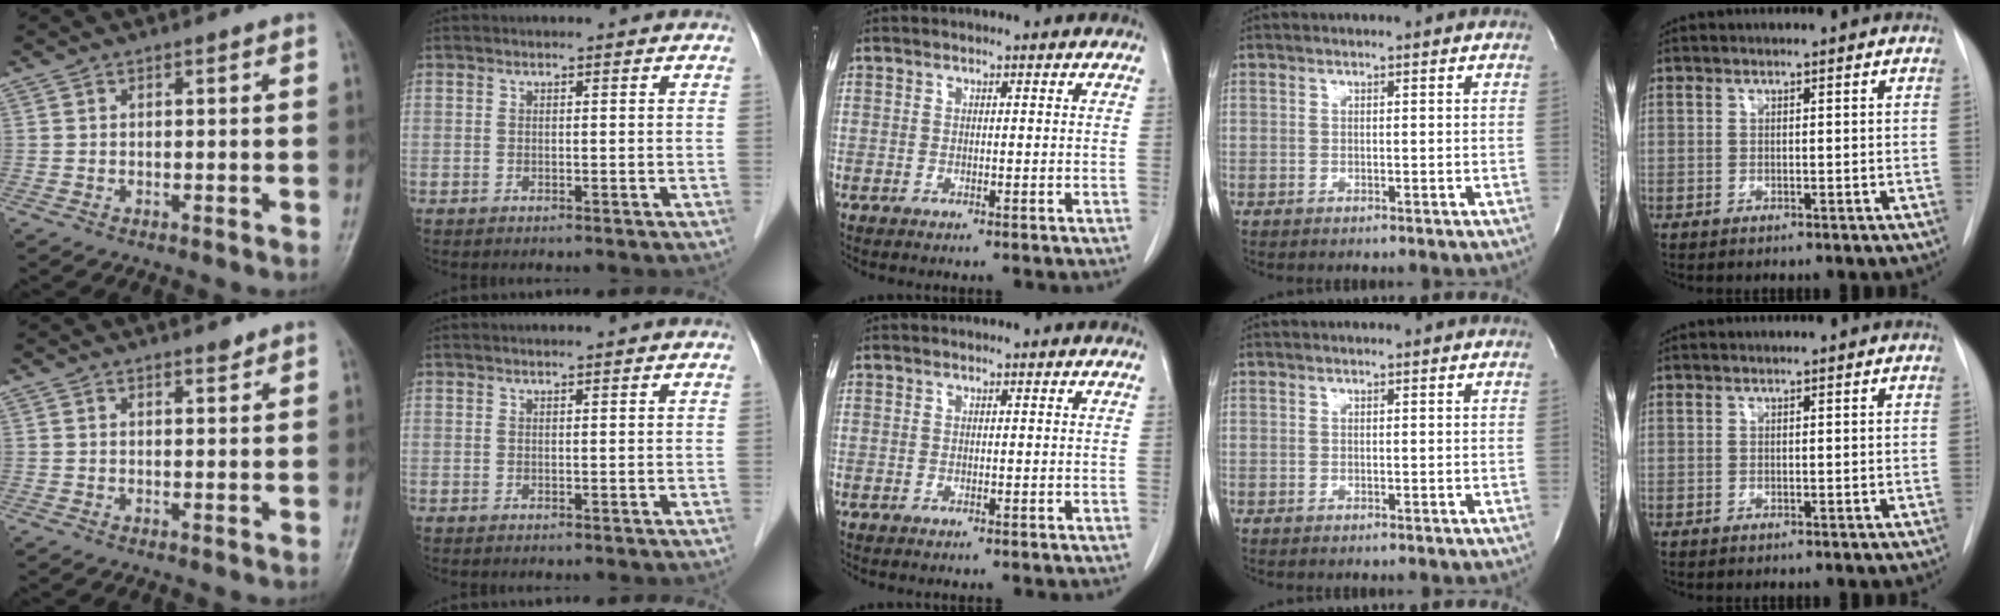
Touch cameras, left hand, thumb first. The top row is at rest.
{"thumb": {"total": 1.4, "force": [1.2, 0.4, 0.5], "torque": [-0.004, -0.010, 0.018]}, "index": {"total": 1.3, "force": [1.2, -0.2, 0.6], "torque": [-0.006, 0.012, 0.023]}}